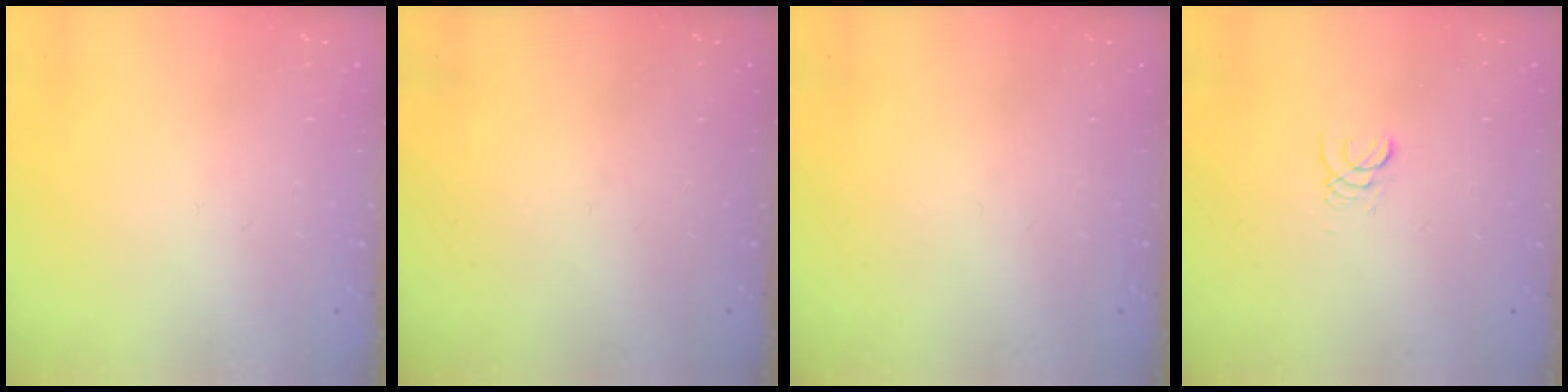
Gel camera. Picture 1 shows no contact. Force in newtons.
{"total": 0.0}
{"total": 0.0}
{"total": 1.3, "press": 1.3, "slide": 0.1}